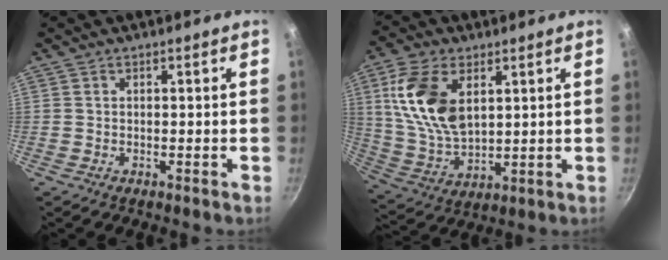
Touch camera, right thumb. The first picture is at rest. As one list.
[{"total": 15.5, "force": [4.8, 9.0, 11.7], "torque": [-0.211, -0.017, 0.104]}]